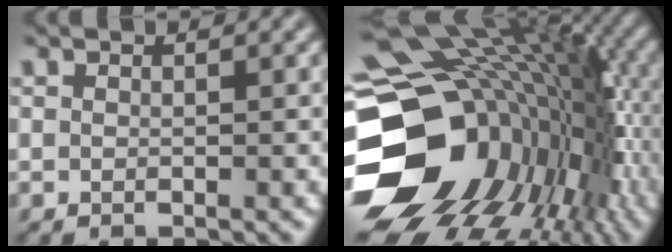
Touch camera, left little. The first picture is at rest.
{"total": 21.0, "force": [-4.6, 16.3, 12.4], "torque": [-0.230, -0.020, -0.065]}